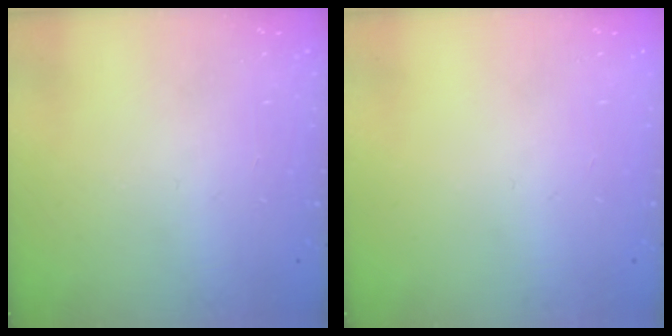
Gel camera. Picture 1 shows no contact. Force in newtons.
{"total": 0.0}